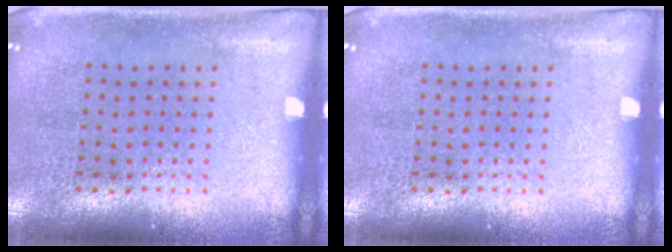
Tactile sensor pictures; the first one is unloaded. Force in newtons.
{"total": 0.0}